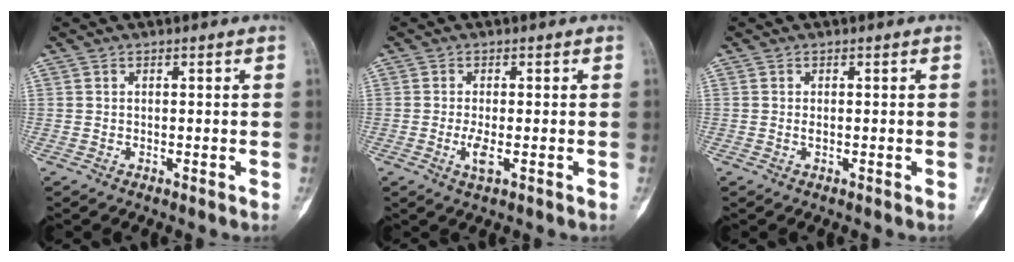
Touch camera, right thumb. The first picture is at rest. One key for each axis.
{"total": 2.9, "fx": -0.8, "fy": 0.8, "fz": 2.7, "tx": -0.062, "ty": -0.006, "tz": -0.015}
{"total": 0.6, "fx": 0.0, "fy": 0.2, "fz": 0.5, "tx": -0.010, "ty": 0.000, "tz": -0.001}